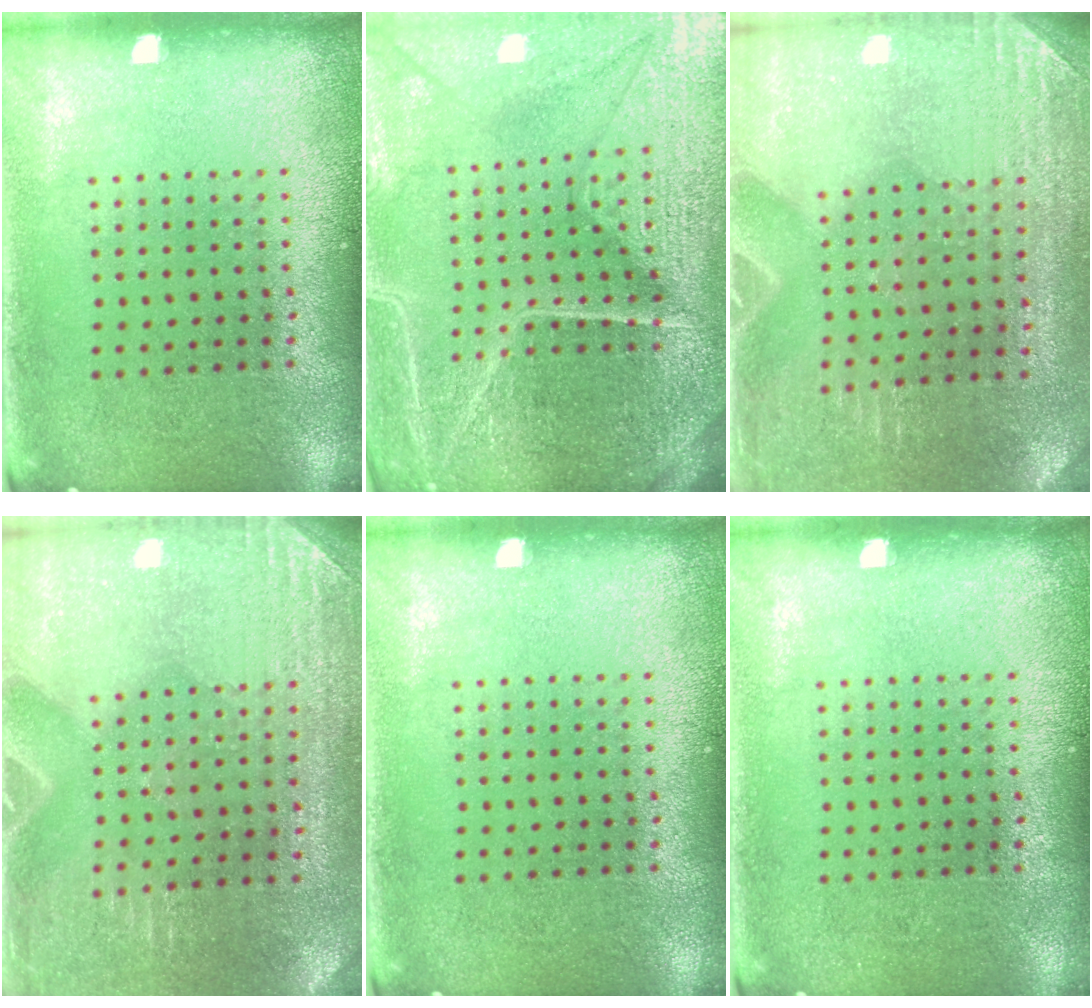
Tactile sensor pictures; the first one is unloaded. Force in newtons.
{"total": 5.8, "press": 5.3, "slide": 2.4}
{"total": 3.0, "press": 2.9, "slide": 0.6}
{"total": 3.0, "press": 2.9, "slide": 0.6}
{"total": 0.0}
{"total": 0.0}